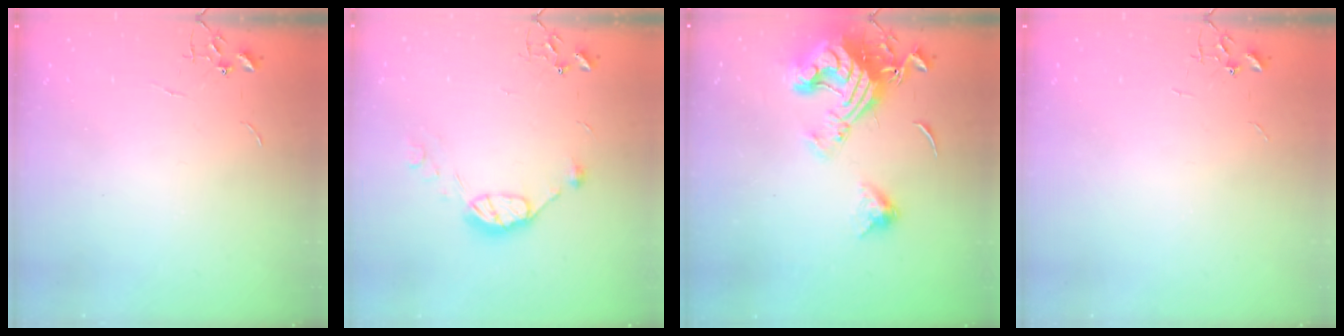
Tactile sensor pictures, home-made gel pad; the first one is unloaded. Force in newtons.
{"total": 9.0, "press": 9.0, "slide": 0.3}
{"total": 17.6, "press": 17.5, "slide": 2.0}
{"total": 0.0}